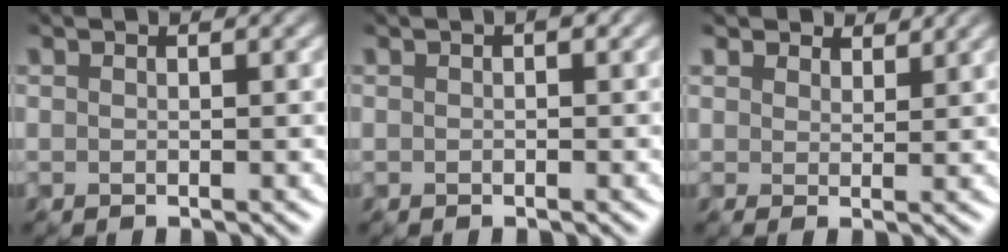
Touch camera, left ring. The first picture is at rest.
{"total": 0.8, "force": [0.2, 0.4, 0.6], "torque": [-0.006, 0.002, 0.001]}
{"total": 2.4, "force": [2.0, 1.2, 0.7], "torque": [-0.017, -0.001, 0.026]}